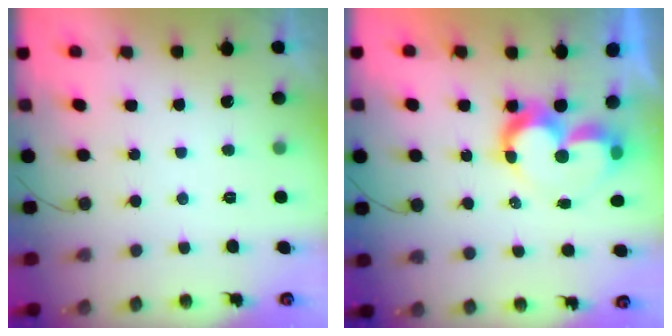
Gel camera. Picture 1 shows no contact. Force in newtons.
{"total": 9.0, "press": 9.0, "slide": 0.7}